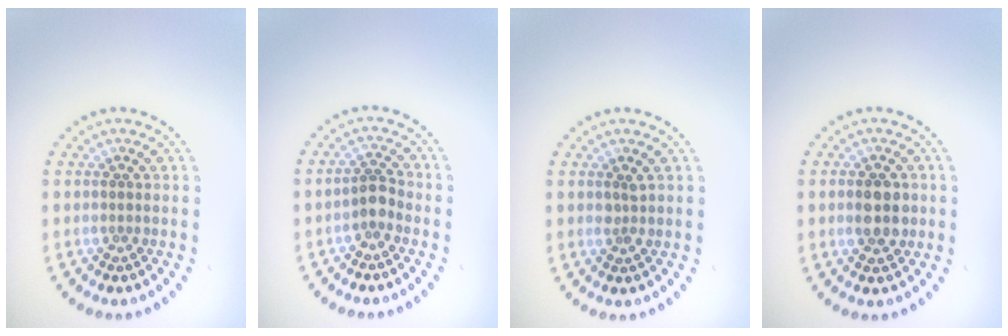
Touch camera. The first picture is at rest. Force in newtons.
{"total": 1.8, "press": 1.4, "slide": 1.1}
{"total": 0.9, "press": 0.8, "slide": 0.4}
{"total": 3.2, "press": 3.2, "slide": 0.1}